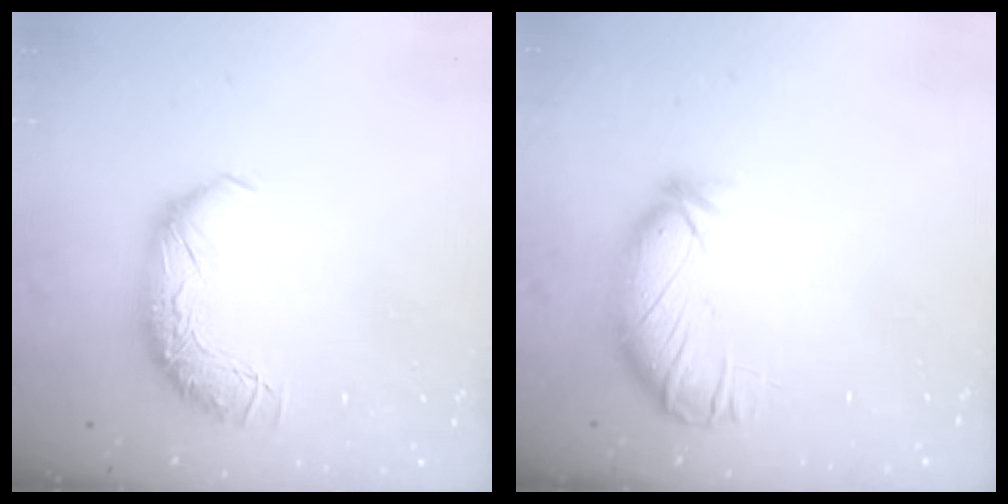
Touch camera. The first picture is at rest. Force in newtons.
{"total": 2.6, "press": 2.5, "slide": 0.9}